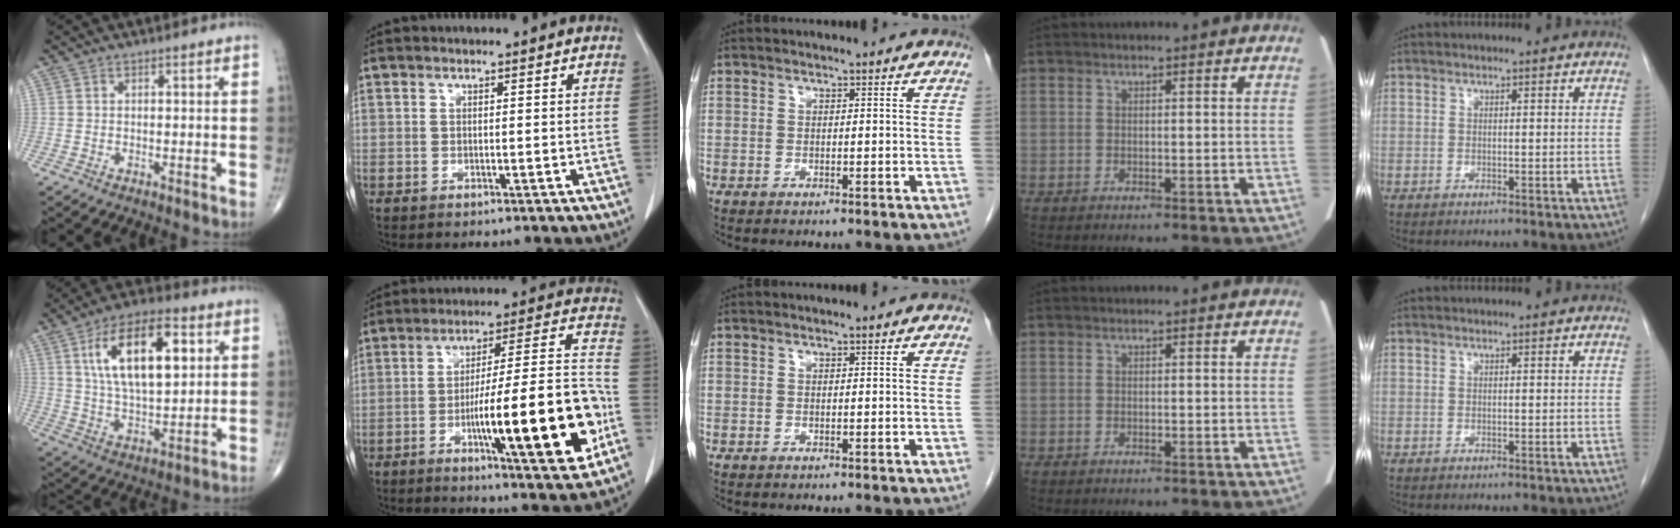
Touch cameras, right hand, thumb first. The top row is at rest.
{"thumb": {"total": 17.9, "force": [5.5, 8.2, 14.9], "torque": [-0.234, -0.008, 0.097]}, "index": {"total": 20.3, "force": [-6.0, 2.2, 19.3], "torque": [-0.262, 0.012, -0.080]}}